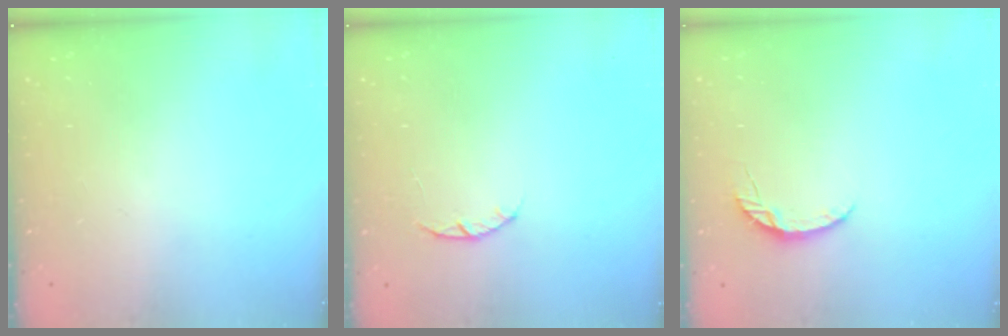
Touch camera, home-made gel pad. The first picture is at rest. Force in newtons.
{"total": 3.0, "press": 3.0, "slide": 0.4}
{"total": 4.6, "press": 4.6, "slide": 0.6}